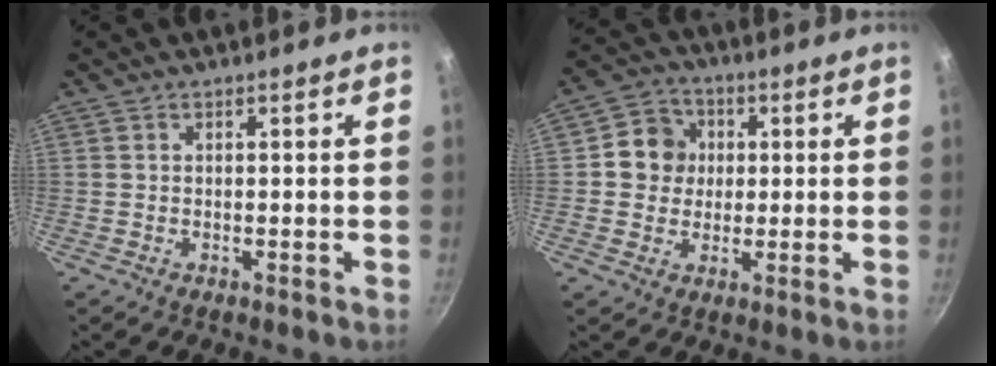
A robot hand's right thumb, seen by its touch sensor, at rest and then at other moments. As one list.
[{"total": 7.9, "force": [1.0, 7.3, 2.8], "torque": [-0.008, 0.010, 0.002]}]